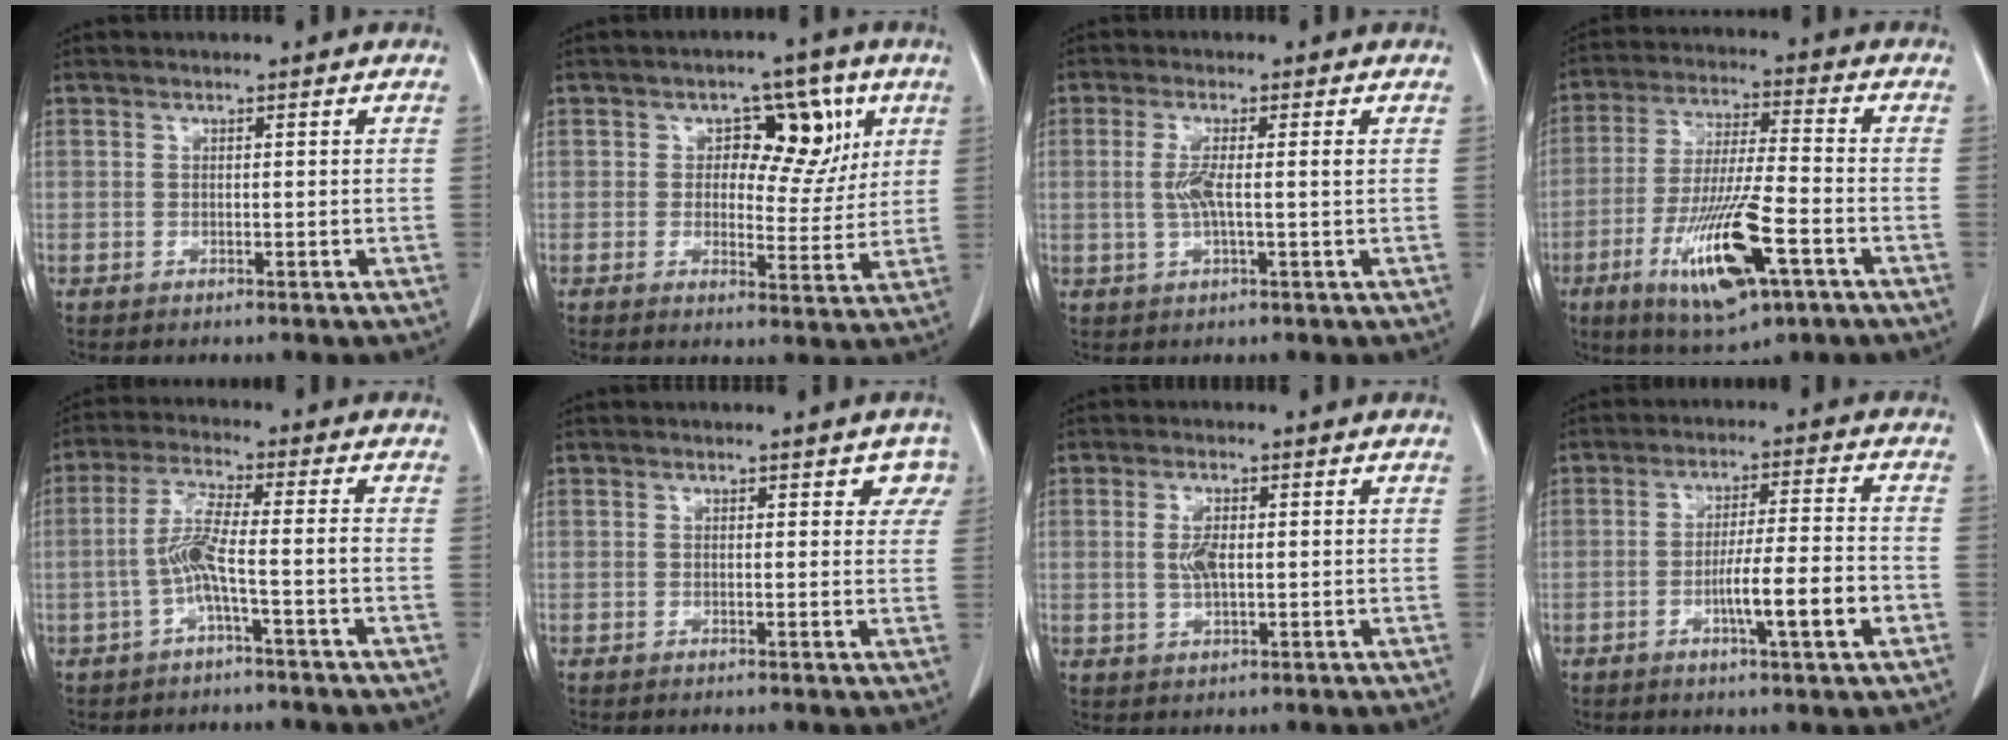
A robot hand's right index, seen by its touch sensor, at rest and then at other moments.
{"total": 8.4, "force": [2.9, 5.1, 5.9], "torque": [-0.060, 0.014, 0.040]}
{"total": 4.1, "force": [0.2, 0.3, 4.1], "torque": [-0.084, 0.001, 0.005]}
{"total": 15.4, "force": [-6.5, 2.6, 13.7], "torque": [-0.268, -0.024, -0.107]}
{"total": 5.9, "force": [-1.9, -0.2, 5.6], "torque": [-0.118, 0.012, -0.037]}
{"total": 3.0, "force": [1.7, 1.8, 1.7], "torque": [0.002, 0.005, 0.010]}
{"total": 3.6, "force": [0.2, 1.3, 3.3], "torque": [-0.072, 0.000, 0.007]}
{"total": 9.1, "force": [-3.1, 0.2, 8.5], "torque": [-0.138, -0.001, -0.052]}